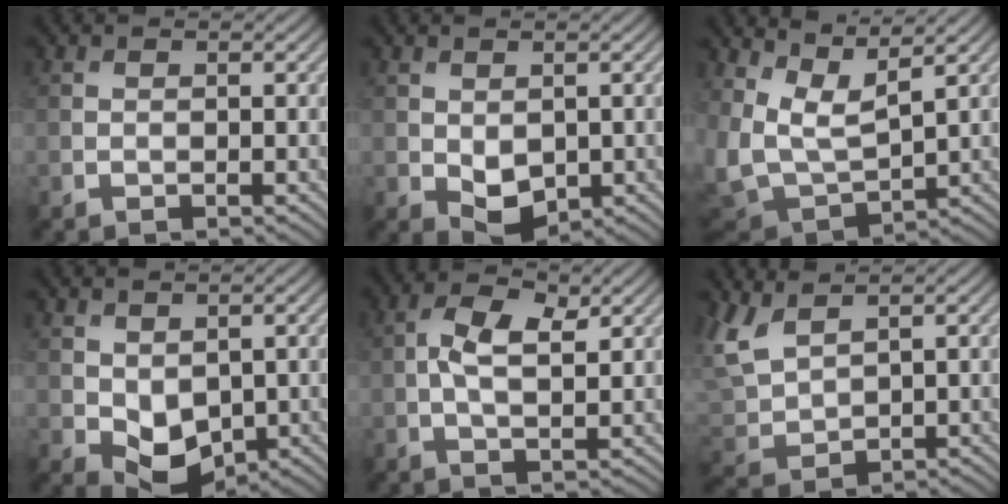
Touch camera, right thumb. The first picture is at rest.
{"total": 3.7, "force": [-0.2, 2.4, 2.8], "torque": [-0.057, -0.010, 0.003]}
{"total": 8.0, "force": [5.0, 3.4, 5.3], "torque": [-0.130, 0.000, 0.094]}
{"total": 4.9, "force": [0.2, 3.4, 3.5], "torque": [-0.078, -0.012, 0.009]}
{"total": 4.9, "force": [1.0, 2.2, 4.3], "torque": [-0.093, 0.003, 0.018]}
{"total": 5.7, "force": [3.6, 2.6, 3.5], "torque": [-0.108, 0.004, 0.075]}